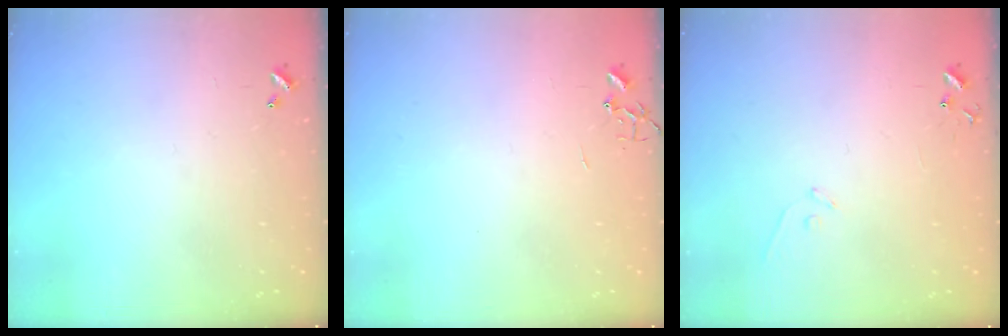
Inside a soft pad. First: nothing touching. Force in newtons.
{"total": 0.0}
{"total": 7.4, "press": 7.3, "slide": 0.6}